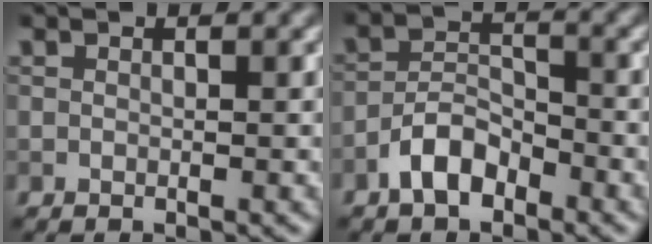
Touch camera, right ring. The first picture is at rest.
{"total": 3.6, "force": [-2.4, 1.7, 2.1], "torque": [-0.036, 0.011, -0.050]}